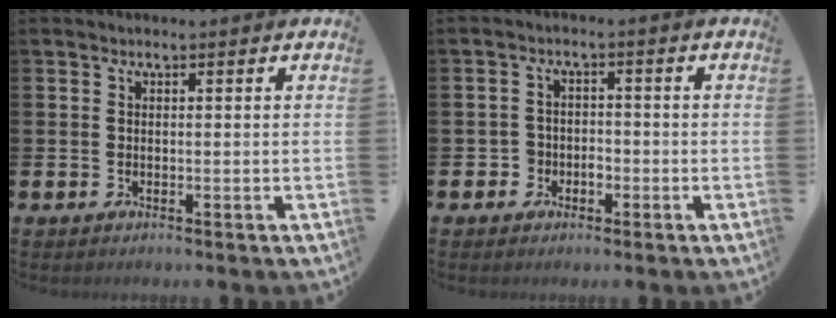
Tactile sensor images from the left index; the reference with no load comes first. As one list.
[{"total": 2.6, "force": [-1.5, 2.0, 0.2], "torque": [-0.020, 0.009, -0.035]}]